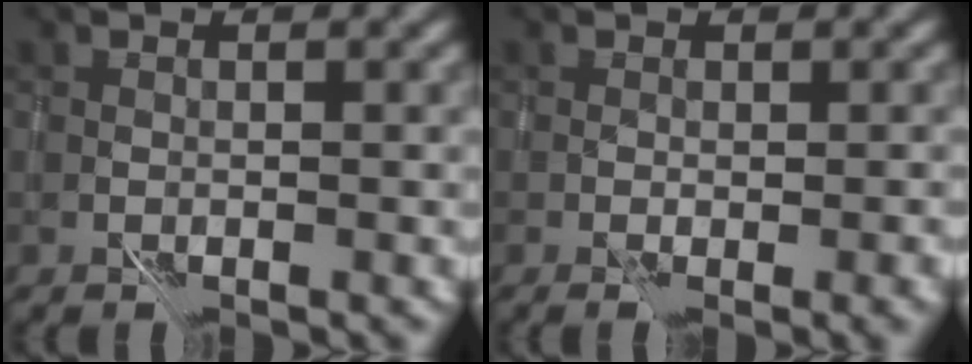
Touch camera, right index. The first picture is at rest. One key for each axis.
{"total": 3.1, "fx": -1.1, "fy": 0.8, "fz": 2.8, "tx": -0.042, "ty": -0.003, "tz": -0.003}